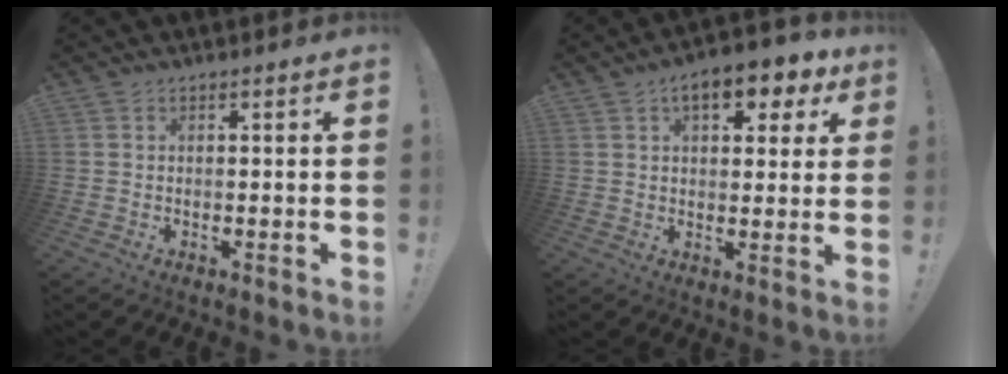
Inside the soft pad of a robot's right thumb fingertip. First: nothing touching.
{"total": 9.8, "force": [4.6, 4.8, 7.2], "torque": [-0.097, -0.013, 0.077]}